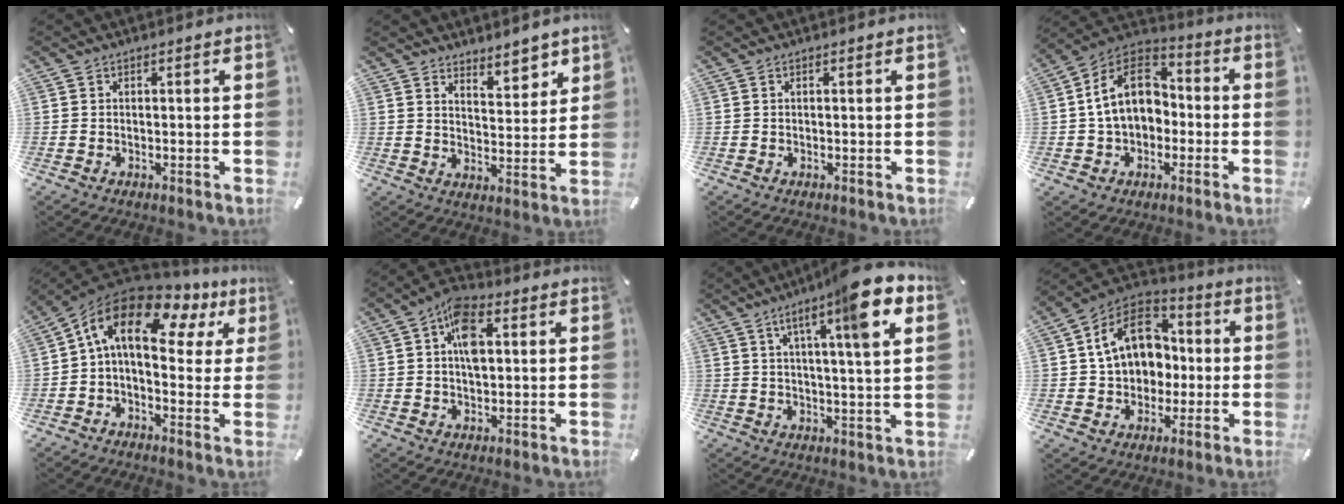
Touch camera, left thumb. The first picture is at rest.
{"total": 6.3, "force": [5.7, 2.7, 0.8], "torque": [0.010, -0.055, 0.099]}
{"total": 0.0}
{"total": 14.0, "force": [0.0, 10.8, 8.8], "torque": [-0.183, 0.021, -0.003]}
{"total": 15.7, "force": [5.7, 8.1, 12.1], "torque": [-0.224, -0.021, 0.095]}
{"total": 8.5, "force": [1.9, 4.9, 6.7], "torque": [-0.099, 0.002, 0.031]}
{"total": 13.9, "force": [7.7, 1.0, 11.5], "torque": [-0.186, -0.033, 0.114]}
{"total": 15.3, "force": [1.5, 12.7, 8.3], "torque": [-0.156, 0.014, 0.031]}